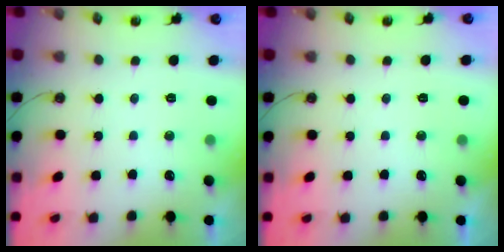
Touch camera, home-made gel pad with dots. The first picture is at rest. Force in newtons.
{"total": 0.0}